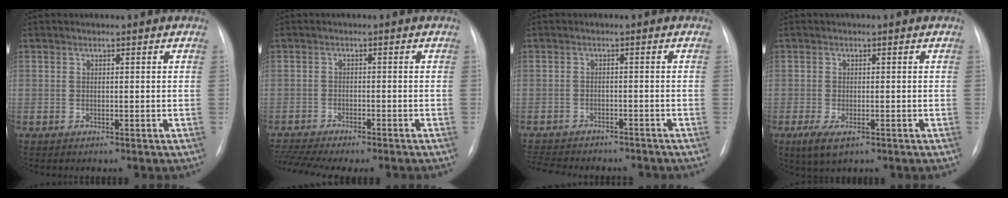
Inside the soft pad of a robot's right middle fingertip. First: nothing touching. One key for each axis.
{"total": 11.6, "fx": -10.2, "fy": 1.8, "fz": 5.3, "tx": -0.086, "ty": 0.006, "tz": -0.145}
{"total": 12.1, "fx": -10.6, "fy": 3.8, "fz": 4.3, "tx": -0.091, "ty": -0.002, "tz": -0.138}
{"total": 3.7, "fx": -1.9, "fy": 1.4, "fz": 2.9, "tx": -0.064, "ty": -0.009, "tz": -0.027}